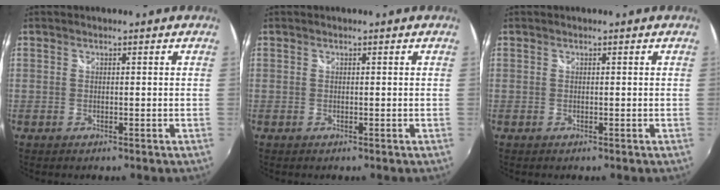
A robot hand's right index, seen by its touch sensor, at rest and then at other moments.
{"total": 0.0}
{"total": 0.0}